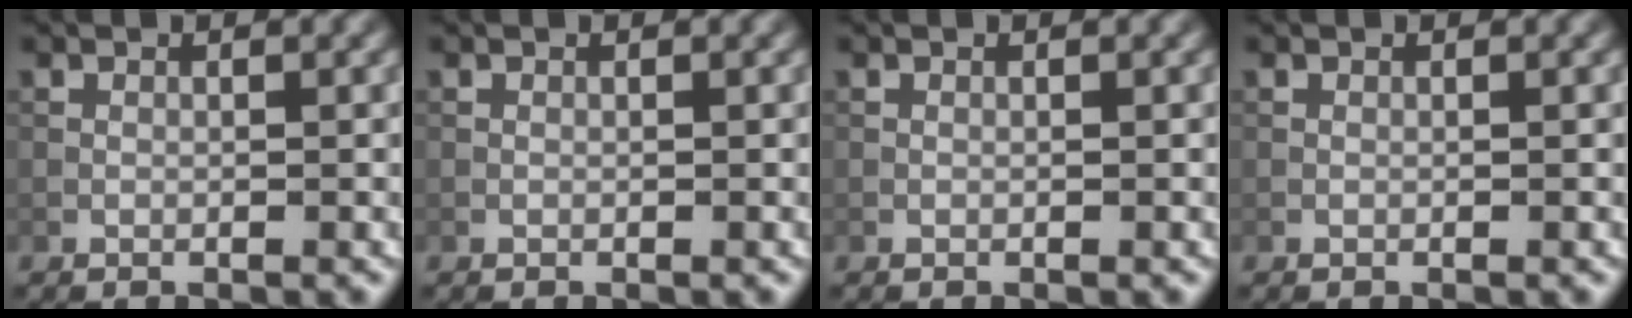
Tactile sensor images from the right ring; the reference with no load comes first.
{"total": 0.0}
{"total": 0.0}
{"total": 0.0}